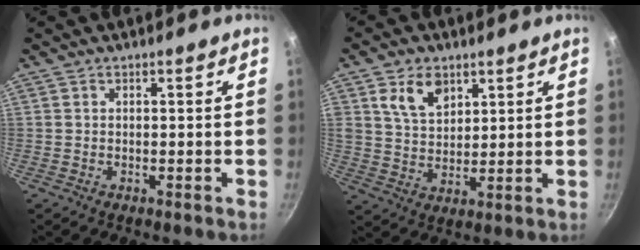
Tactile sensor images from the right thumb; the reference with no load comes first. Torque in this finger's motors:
{"motor_torque": [1.44, 1.54, 1.65, 1.12, 0.74]}